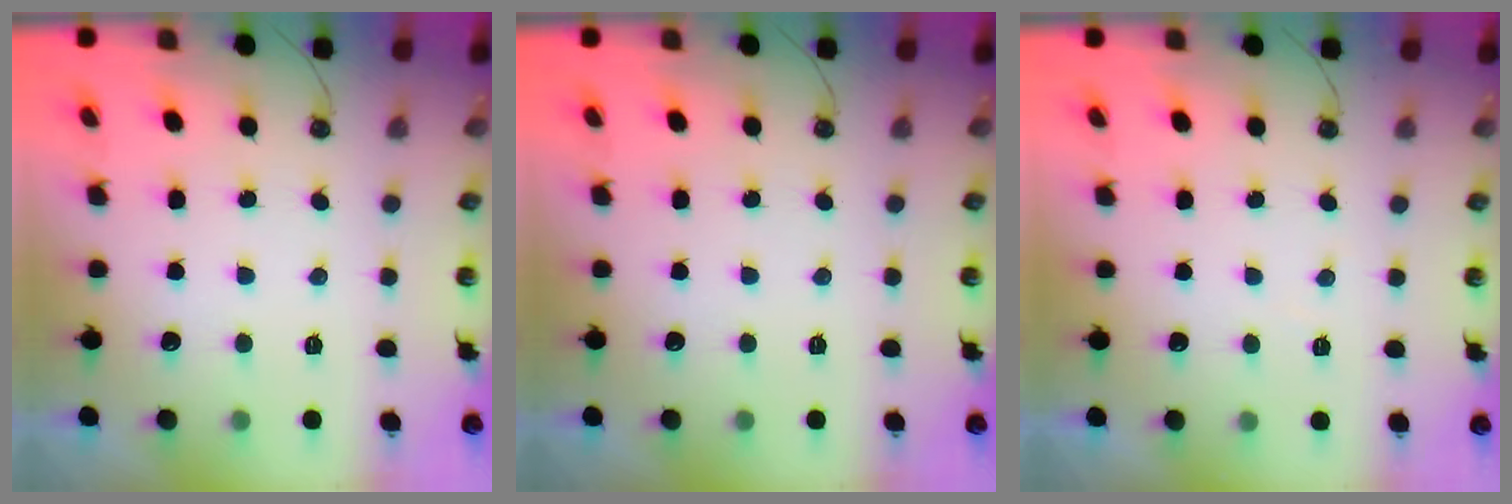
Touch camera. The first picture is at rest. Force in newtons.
{"total": 0.0}
{"total": 2.9, "press": 2.9, "slide": 0.5}